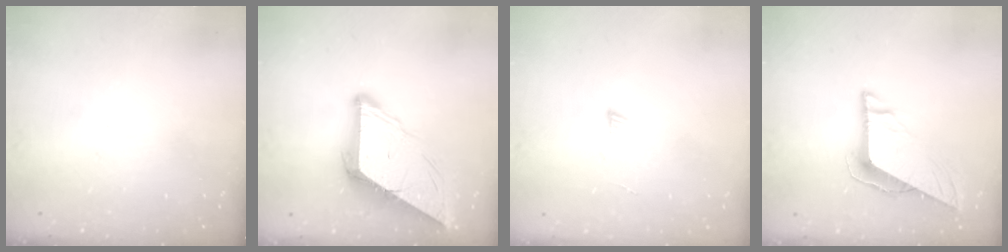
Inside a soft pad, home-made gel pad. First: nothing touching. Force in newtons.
{"total": 10.3, "press": 10.3, "slide": 1.1}
{"total": 3.0, "press": 3.0, "slide": 0.3}
{"total": 8.5, "press": 8.5, "slide": 0.3}